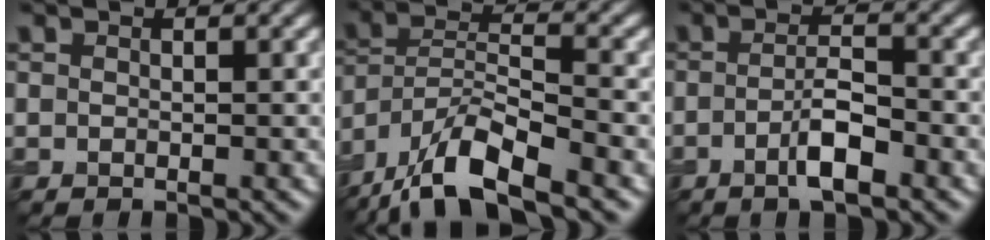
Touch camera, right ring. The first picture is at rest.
{"total": 10.6, "force": [-7.9, 3.0, 6.4], "torque": [-0.114, 0.006, -0.152]}
{"total": 3.3, "force": [-1.4, 0.7, 2.9], "torque": [-0.053, 0.009, -0.031]}